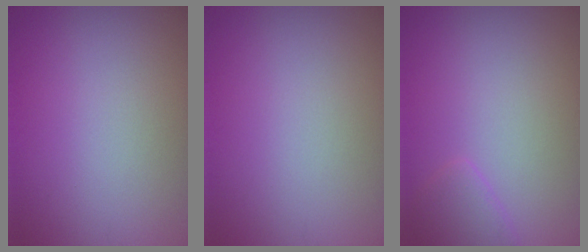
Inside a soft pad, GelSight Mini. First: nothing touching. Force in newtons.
{"total": 0.0}
{"total": 1.5, "press": 1.5, "slide": 0.1}